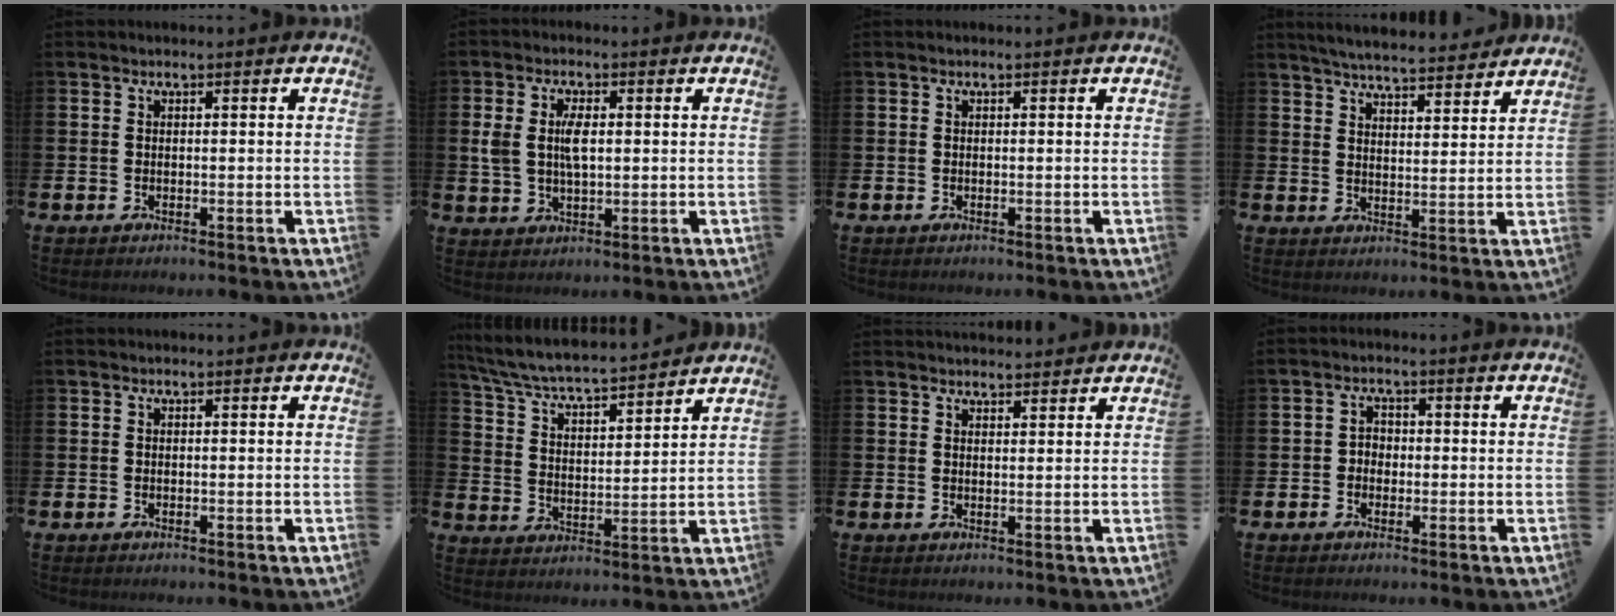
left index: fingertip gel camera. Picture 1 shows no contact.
{"total": 4.9, "force": [1.0, 2.6, 4.0], "torque": [-0.067, 0.004, 0.012]}
{"total": 0.0}
{"total": 5.5, "force": [5.4, 0.3, 0.9], "torque": [-0.034, -0.033, 0.096]}
{"total": 0.0}
{"total": 6.1, "force": [5.9, 0.5, 1.7], "torque": [-0.067, -0.045, 0.099]}
{"total": 2.5, "force": [2.5, 0.4, 0.0], "torque": [0.005, -0.013, 0.043]}
{"total": 2.0, "force": [-0.7, 1.7, 0.6], "torque": [-0.006, 0.004, -0.020]}